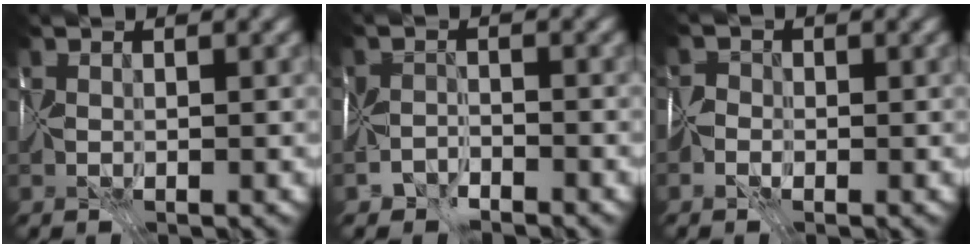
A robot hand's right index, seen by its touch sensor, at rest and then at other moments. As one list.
[{"total": 2.1, "force": [-2.0, 0.8, 0.1], "torque": [0.001, 0.005, -0.049]}, {"total": 1.3, "force": [-0.8, 1.0, 0.2], "torque": [-0.003, 0.008, -0.028]}]